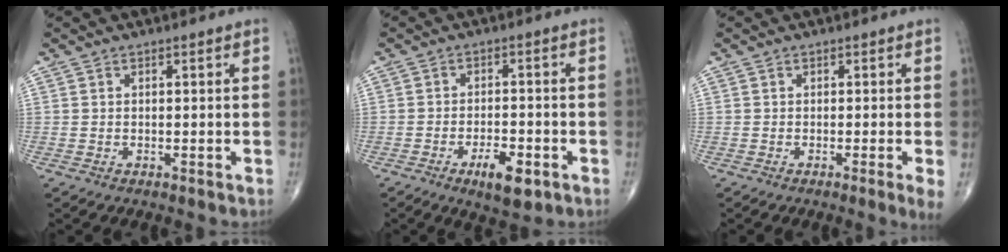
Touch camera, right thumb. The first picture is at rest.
{"total": 6.6, "force": [-3.2, 2.5, 5.1], "torque": [-0.077, 0.012, -0.046]}
{"total": 2.6, "force": [-0.9, -0.2, 2.5], "torque": [-0.042, -0.010, -0.017]}